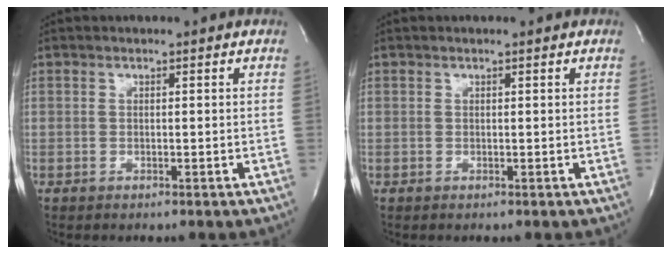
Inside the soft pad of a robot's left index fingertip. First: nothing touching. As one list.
[{"total": 0.0}]